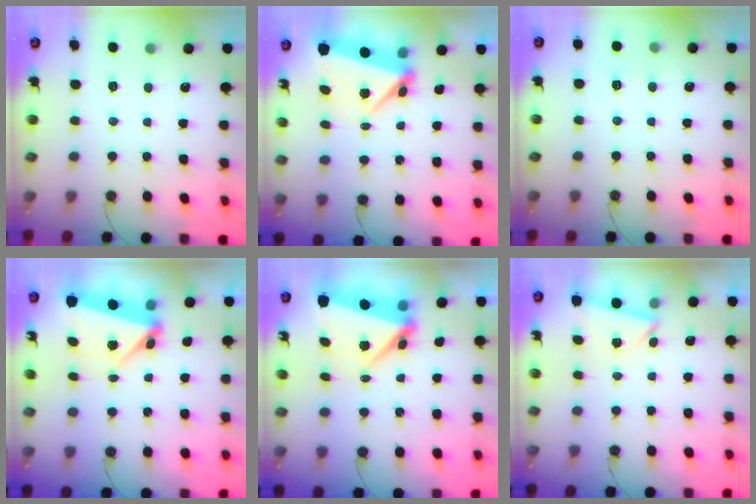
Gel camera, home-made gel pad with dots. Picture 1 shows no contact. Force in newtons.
{"total": 6.5, "press": 6.5, "slide": 0.5}
{"total": 3.4, "press": 2.3, "slide": 2.5}
{"total": 5.6, "press": 5.6, "slide": 0.2}
{"total": 6.7, "press": 6.6, "slide": 1.1}
{"total": 2.0, "press": 1.9, "slide": 0.7}